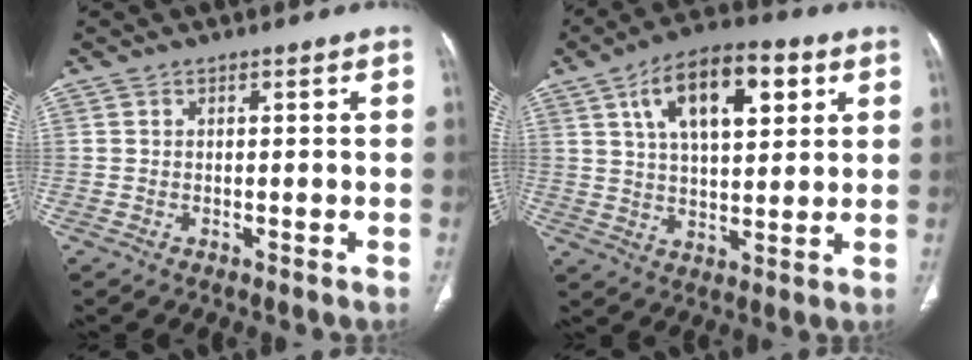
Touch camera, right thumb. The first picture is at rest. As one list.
[{"total": 16.0, "force": [6.3, 7.6, 12.6], "torque": [-0.180, -0.003, 0.101]}]